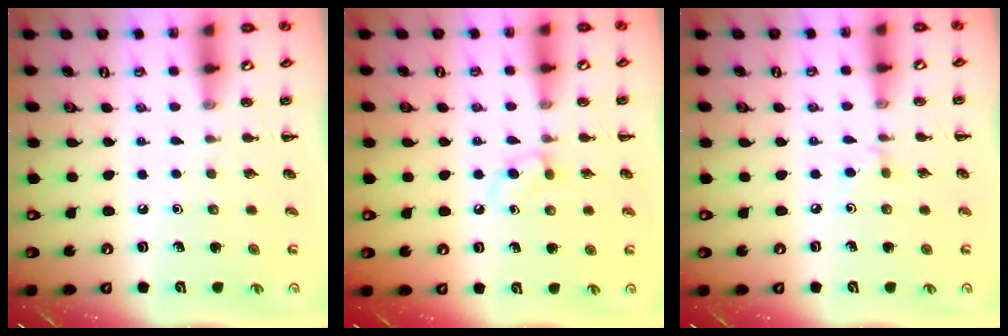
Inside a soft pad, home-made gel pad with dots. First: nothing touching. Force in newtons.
{"total": 3.7, "press": 3.4, "slide": 1.4}
{"total": 3.1, "press": 2.9, "slide": 1.1}